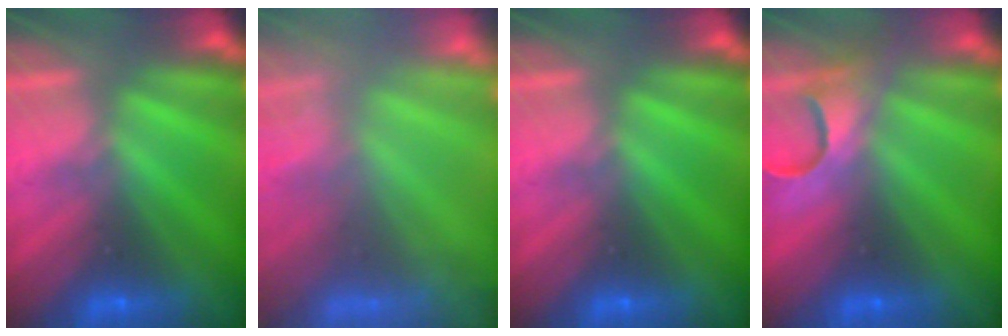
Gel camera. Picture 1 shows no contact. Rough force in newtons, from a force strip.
{"total": 5.9}
{"total": 0.0}
{"total": 4.7}